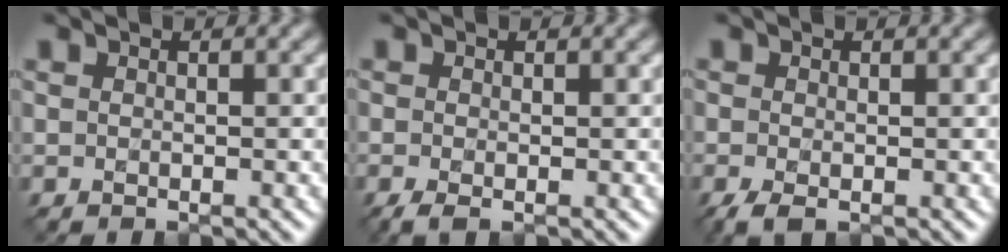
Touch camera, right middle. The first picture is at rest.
{"total": 1.3, "force": [-0.7, 0.3, 1.0], "torque": [-0.023, -0.007, -0.012]}
{"total": 1.9, "force": [-1.2, 0.7, 1.4], "torque": [-0.032, -0.009, -0.019]}